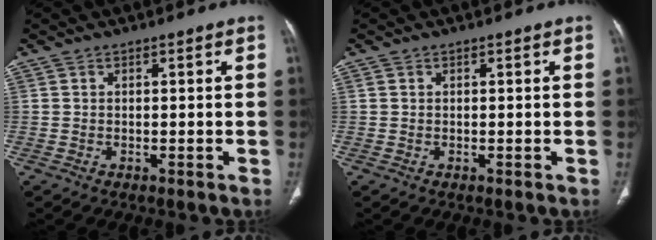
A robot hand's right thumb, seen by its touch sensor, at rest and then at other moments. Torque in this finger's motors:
{"motor_torque": [-0.21, -0.01, 0.40, -0.38, -0.03]}